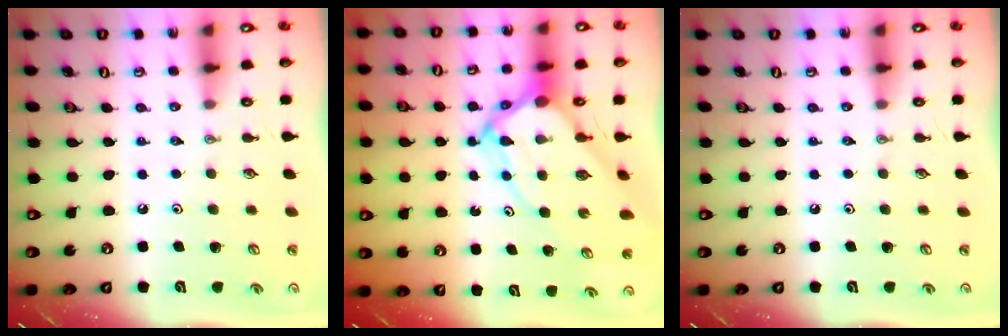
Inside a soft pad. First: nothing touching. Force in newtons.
{"total": 10.8, "press": 10.7, "slide": 1.1}
{"total": 0.0}